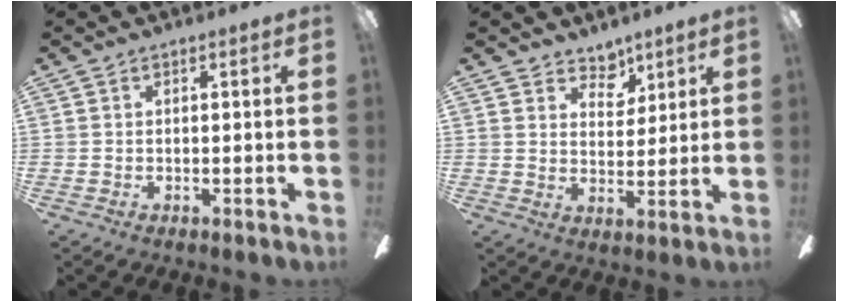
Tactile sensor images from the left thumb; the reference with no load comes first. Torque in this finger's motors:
{"motor_torque": [0.06, 0.02, -0.26, -0.03, -0.02]}